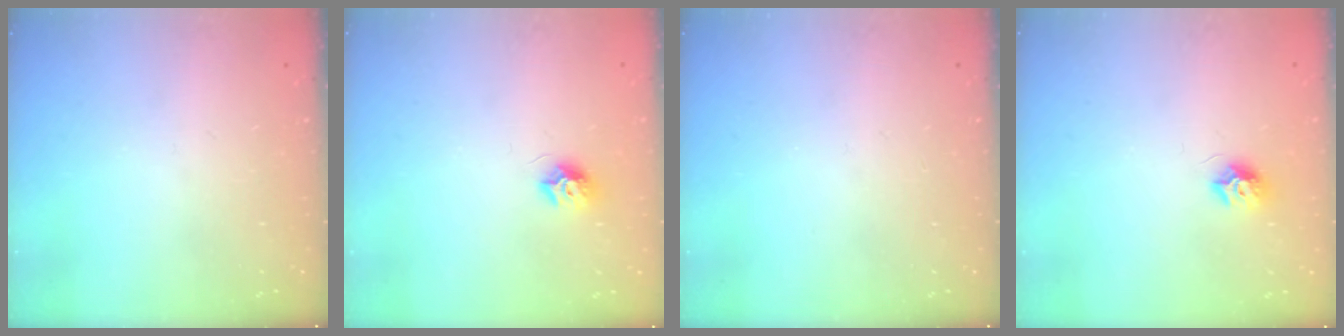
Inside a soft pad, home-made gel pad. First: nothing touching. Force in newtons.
{"total": 7.6, "press": 7.6, "slide": 0.2}
{"total": 0.0}
{"total": 7.6, "press": 7.6, "slide": 0.2}